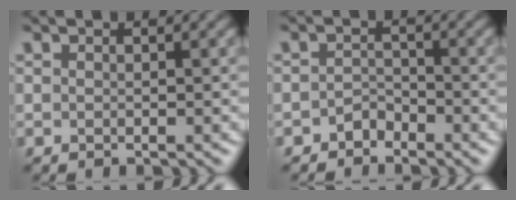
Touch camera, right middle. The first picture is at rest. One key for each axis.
{"total": 1.4, "fx": -1.2, "fy": 0.8, "fz": 0.3, "tx": -0.005, "ty": 0.009, "tz": -0.023}